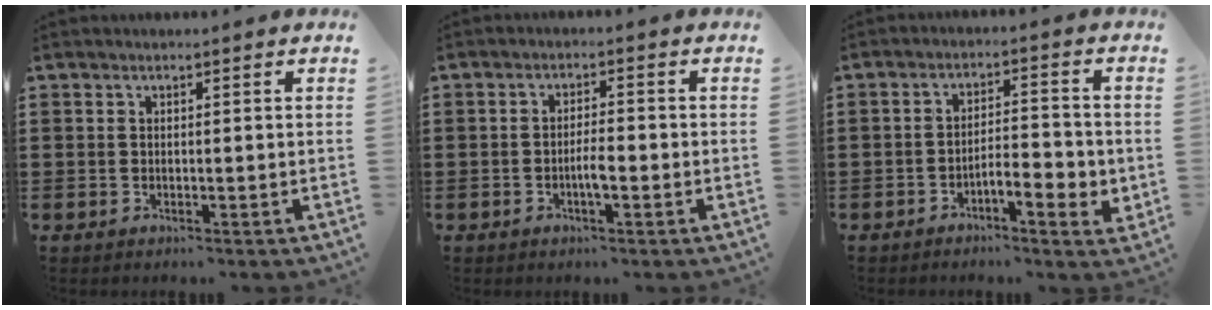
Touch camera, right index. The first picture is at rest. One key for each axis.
{"total": 3.2, "fx": -1.1, "fy": 0.7, "fz": 2.9, "tx": -0.060, "ty": 0.002, "tz": -0.023}
{"total": 5.2, "fx": -2.4, "fy": 1.7, "fz": 4.3, "tx": -0.063, "ty": 0.002, "tz": -0.045}